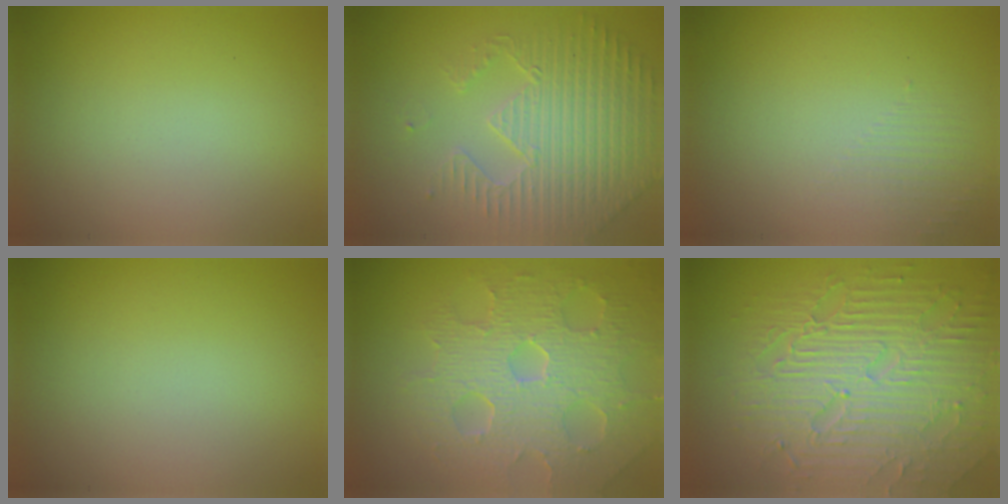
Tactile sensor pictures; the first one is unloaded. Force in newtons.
{"total": 4.9, "press": 4.6, "slide": 1.8}
{"total": 1.3, "press": 0.1, "slide": 1.3}
{"total": 0.0}
{"total": 8.3, "press": 5.7, "slide": 6.0}
{"total": 8.8, "press": 6.2, "slide": 6.1}